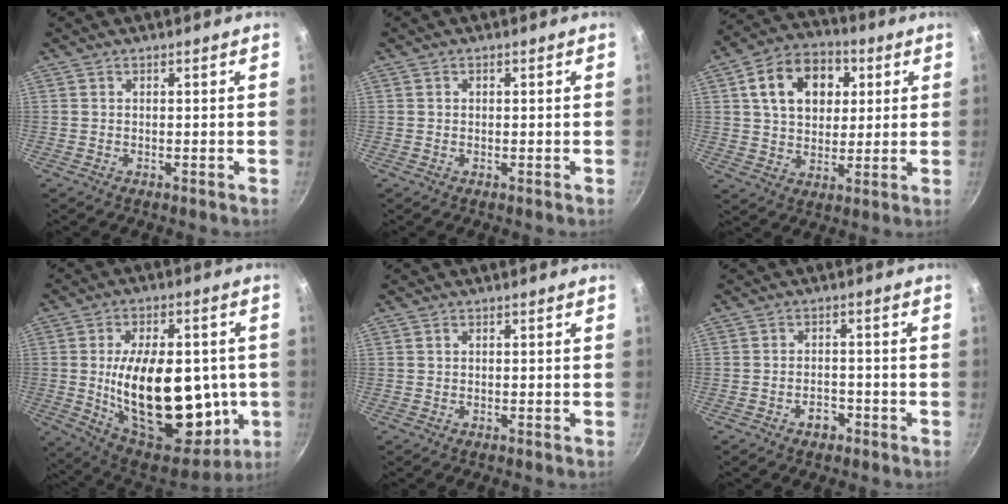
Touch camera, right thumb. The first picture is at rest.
{"total": 0.5, "force": [0.1, 0.5, 0.2], "torque": [0.000, 0.002, 0.001]}
{"total": 15.4, "force": [4.4, 11.2, 9.6], "torque": [-0.130, 0.013, 0.064]}
{"total": 27.8, "force": [-1.8, 15.0, 23.4], "torque": [-0.334, -0.010, -0.011]}
{"total": 0.7, "force": [0.2, 0.6, 0.3], "torque": [-0.003, 0.003, 0.003]}
{"total": 3.3, "force": [-1.9, 2.2, 1.7], "torque": [-0.011, 0.018, -0.025]}